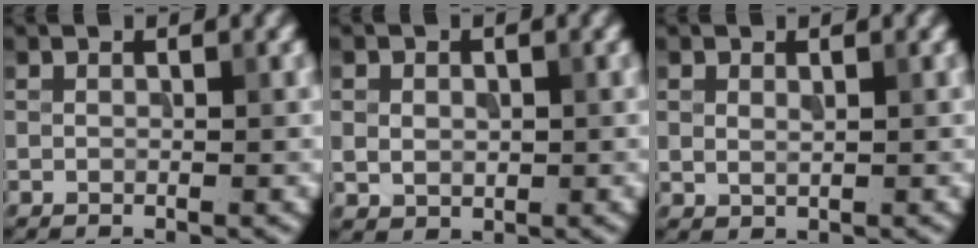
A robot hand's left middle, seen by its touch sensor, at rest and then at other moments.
{"total": 1.9, "force": [0.2, 1.6, 1.0], "torque": [-0.016, -0.004, 0.007]}
{"total": 0.9, "force": [0.4, 0.6, 0.6], "torque": [-0.014, -0.002, 0.012]}